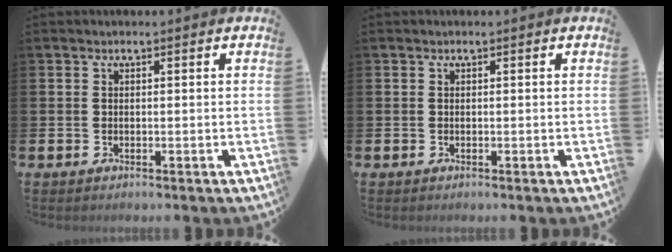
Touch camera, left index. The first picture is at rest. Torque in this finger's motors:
{"motor_torque": [-0.02, -0.02, 0.05, 0.00]}